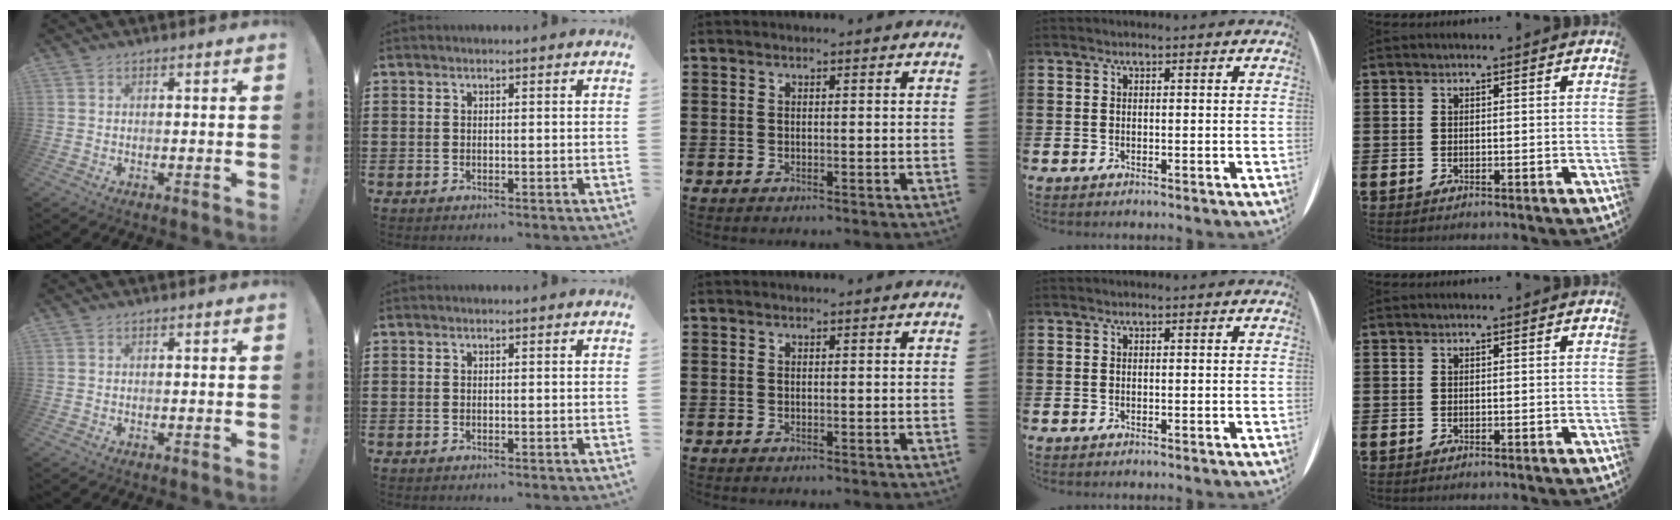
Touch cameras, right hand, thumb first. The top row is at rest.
{}